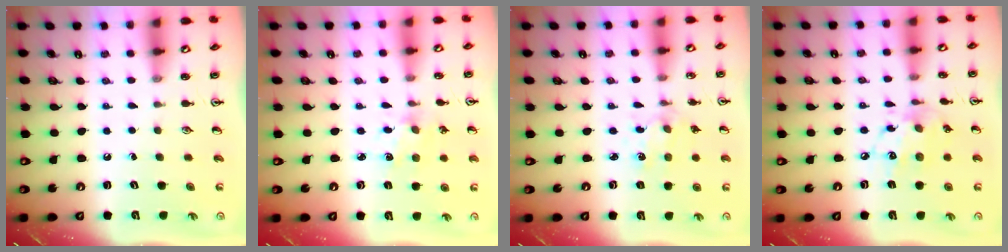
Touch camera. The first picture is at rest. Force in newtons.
{"total": 2.4, "press": 2.4, "slide": 0.0}
{"total": 2.1, "press": 2.1, "slide": 0.4}
{"total": 11.8, "press": 11.8, "slide": 0.7}